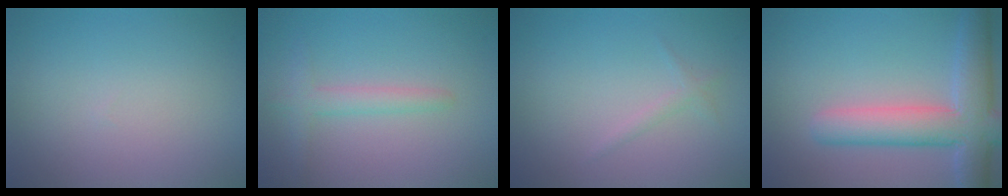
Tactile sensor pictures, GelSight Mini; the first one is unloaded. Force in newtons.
{"total": 2.1, "press": 2.1, "slide": 0.2}
{"total": 0.8, "press": 0.8, "slide": 0.1}
{"total": 7.1, "press": 7.1, "slide": 0.6}